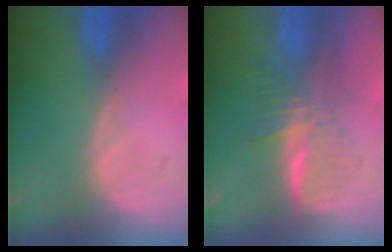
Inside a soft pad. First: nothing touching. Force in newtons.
{"total": 5.9, "press": 5.8, "slide": 1.1}